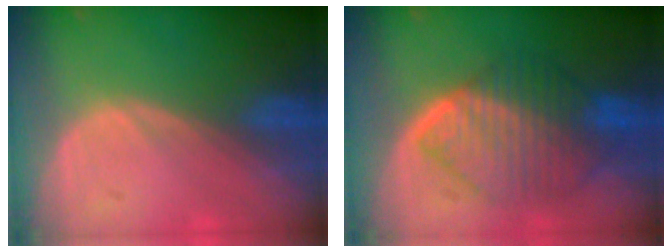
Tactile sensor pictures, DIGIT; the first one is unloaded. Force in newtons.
{"total": 9.5, "press": 9.5, "slide": 0.7}